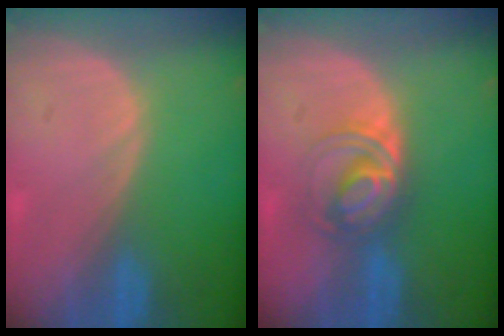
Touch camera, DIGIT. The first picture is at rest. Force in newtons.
{"total": 5.9, "press": 5.5, "slide": 2.1}